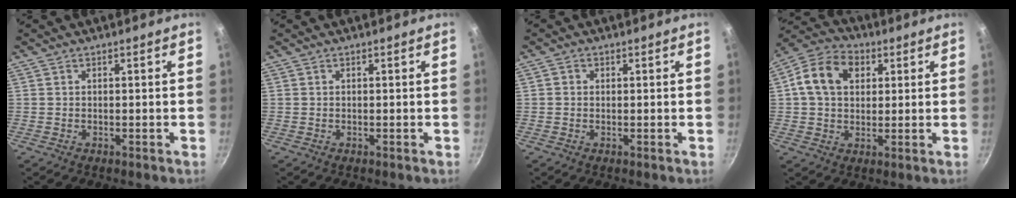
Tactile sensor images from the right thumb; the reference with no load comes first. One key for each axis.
{"total": 0.0}
{"total": 1.1, "fx": 0.1, "fy": 1.0, "fz": 0.4, "tx": -0.006, "ty": 0.004, "tz": -0.001}
{"total": 11.6, "fx": 3.0, "fy": 8.7, "fz": 7.1, "tx": -0.107, "ty": 0.013, "tz": 0.034}